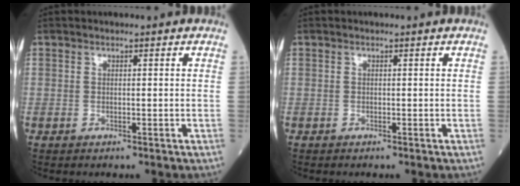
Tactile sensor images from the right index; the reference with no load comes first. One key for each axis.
{"total": 0.0}